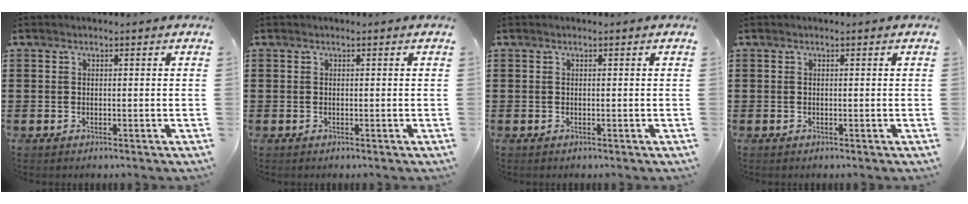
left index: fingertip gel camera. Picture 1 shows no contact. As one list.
[{"total": 0.0}, {"total": 0.0}, {"total": 0.0}]